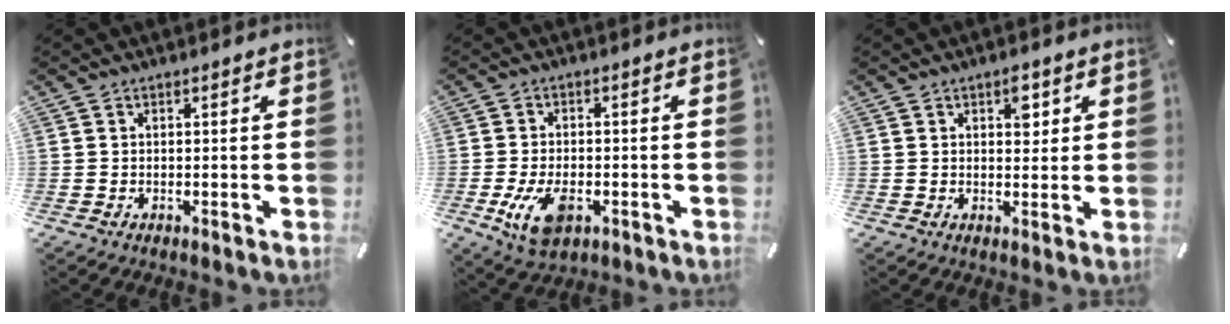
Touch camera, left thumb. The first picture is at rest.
{"total": 8.3, "force": [-2.9, 4.8, 6.2], "torque": [-0.127, 0.001, -0.052]}
{"total": 3.8, "force": [1.7, 2.3, 2.4], "torque": [-0.013, -0.010, 0.020]}